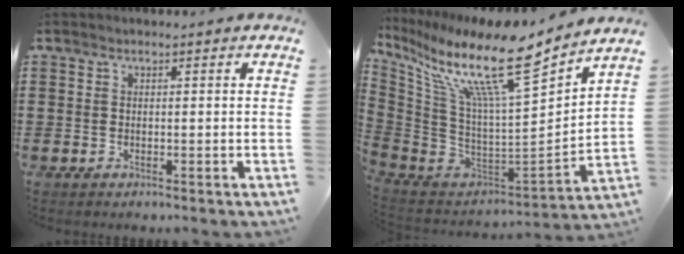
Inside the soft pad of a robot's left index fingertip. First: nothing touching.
{"total": 15.1, "force": [10.1, 2.0, 11.1], "torque": [-0.234, -0.077, 0.156]}